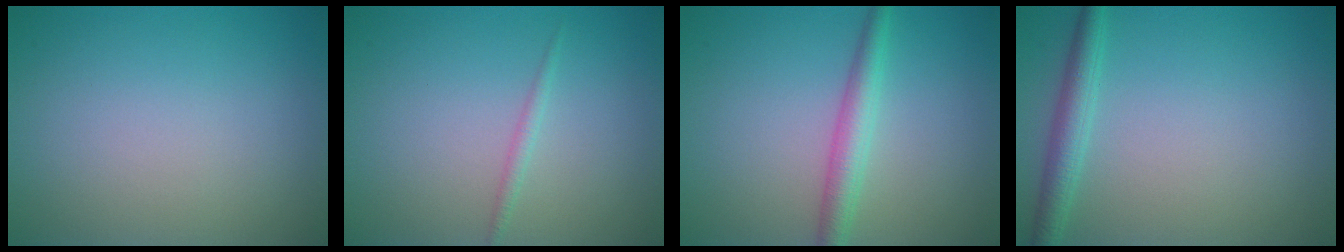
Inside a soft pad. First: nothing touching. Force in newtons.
{"total": 0.9, "press": 0.9, "slide": 0.1}
{"total": 2.8, "press": 2.8, "slide": 0.0}
{"total": 2.5, "press": 2.5, "slide": 0.1}